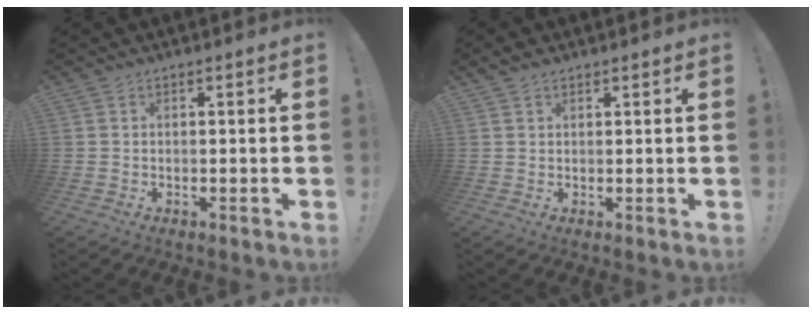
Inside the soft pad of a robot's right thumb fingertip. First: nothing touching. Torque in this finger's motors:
{"motor_torque": [0.05, 0.14, 0.45, 0.42, 0.13]}